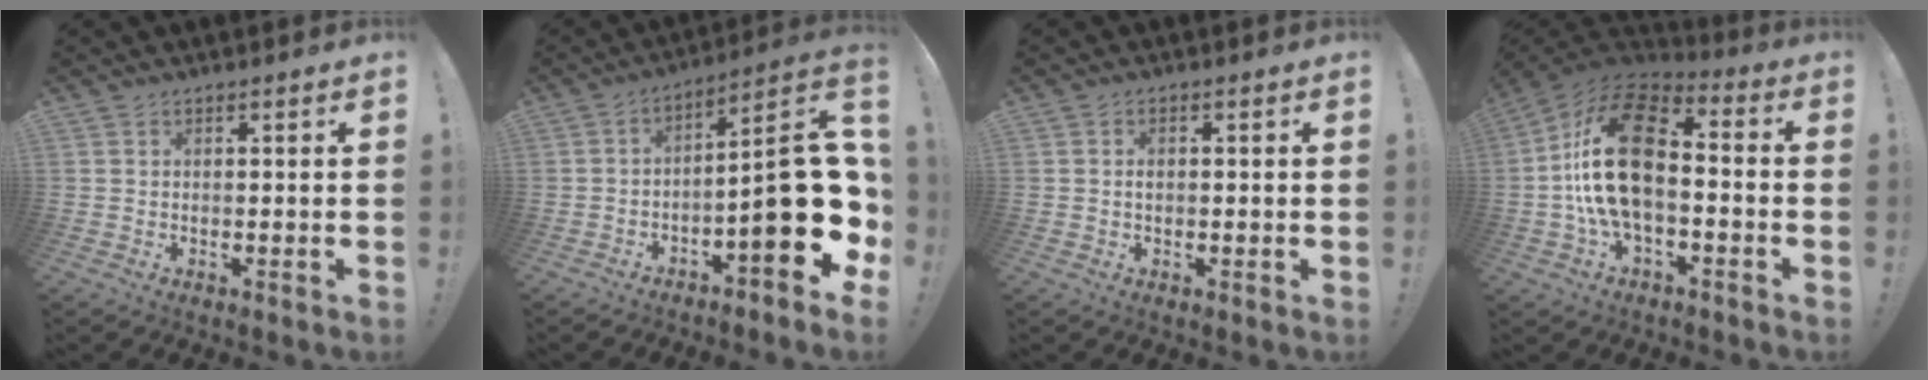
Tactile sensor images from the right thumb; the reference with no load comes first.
{"total": 20.7, "force": [-3.9, 6.2, 19.3], "torque": [-0.273, 0.024, -0.052]}
{"total": 1.4, "force": [-0.2, 0.9, 1.0], "torque": [-0.019, 0.005, -0.004]}
{"total": 21.8, "force": [-0.5, 12.3, 18.0], "torque": [-0.351, 0.028, -0.004]}